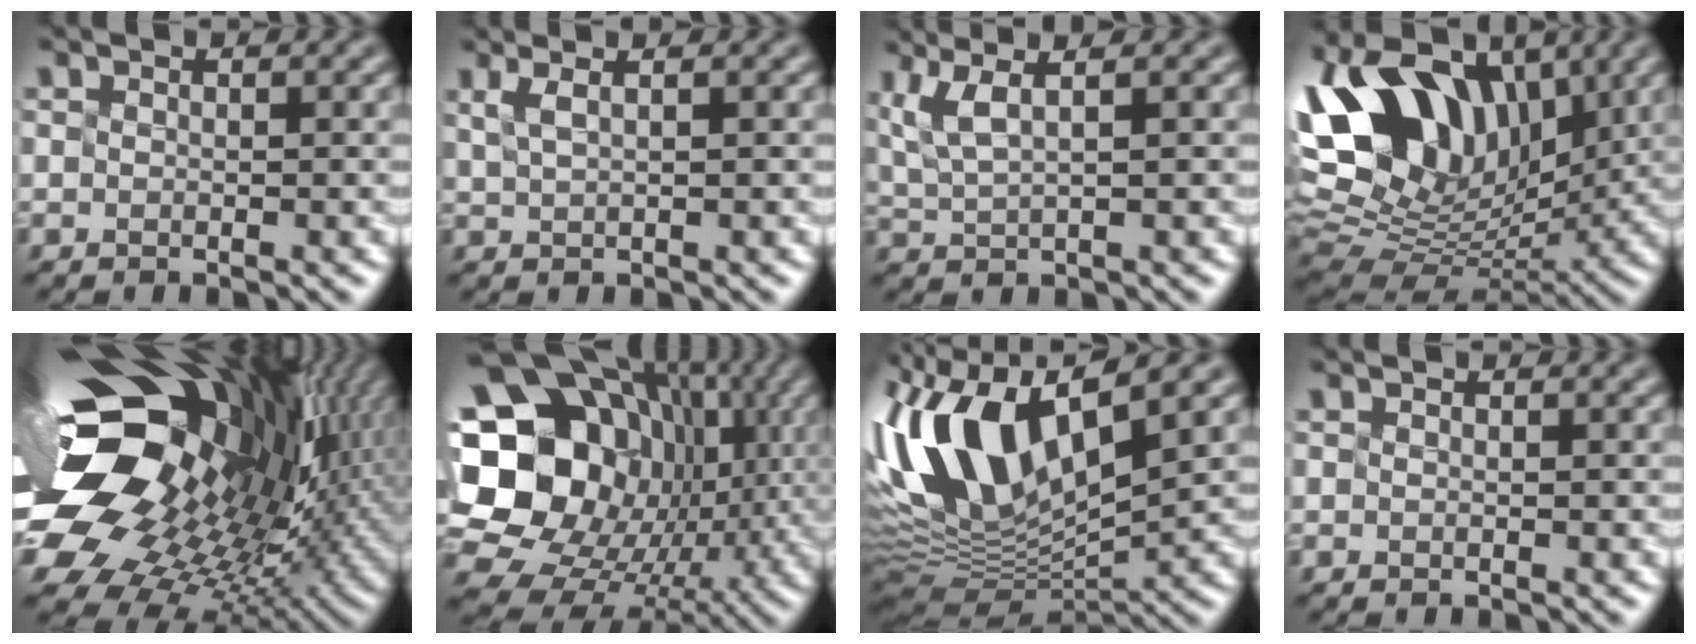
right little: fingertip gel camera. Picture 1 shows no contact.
{"total": 2.3, "force": [1.3, 0.9, 1.7], "torque": [-0.016, 0.015, 0.010]}
{"total": 4.0, "force": [1.8, 1.2, 3.3], "torque": [-0.066, 0.026, 0.038]}
{"total": 14.9, "force": [5.6, 9.2, 10.2], "torque": [-0.205, 0.039, 0.101]}
{"total": 18.4, "force": [3.0, 11.9, 13.7], "torque": [-0.267, -0.036, 0.079]}
{"total": 17.4, "force": [1.9, 14.6, 9.2], "torque": [-0.183, 0.017, 0.047]}
{"total": 11.8, "force": [2.3, 5.1, 10.4], "torque": [-0.218, 0.006, 0.045]}
{"total": 0.0}